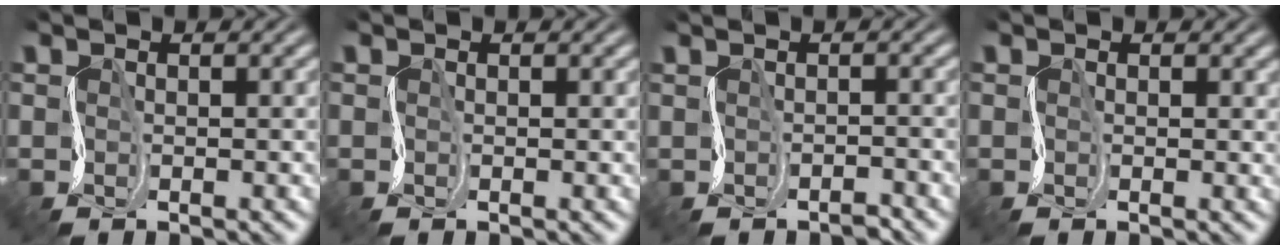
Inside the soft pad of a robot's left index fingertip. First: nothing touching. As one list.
[{"total": 0.0}, {"total": 1.0, "force": [-0.7, 0.3, 0.7], "torque": [-0.009, -0.005, -0.013]}, {"total": 1.0, "force": [0.5, 0.8, 0.5], "torque": [-0.014, -0.001, 0.007]}]